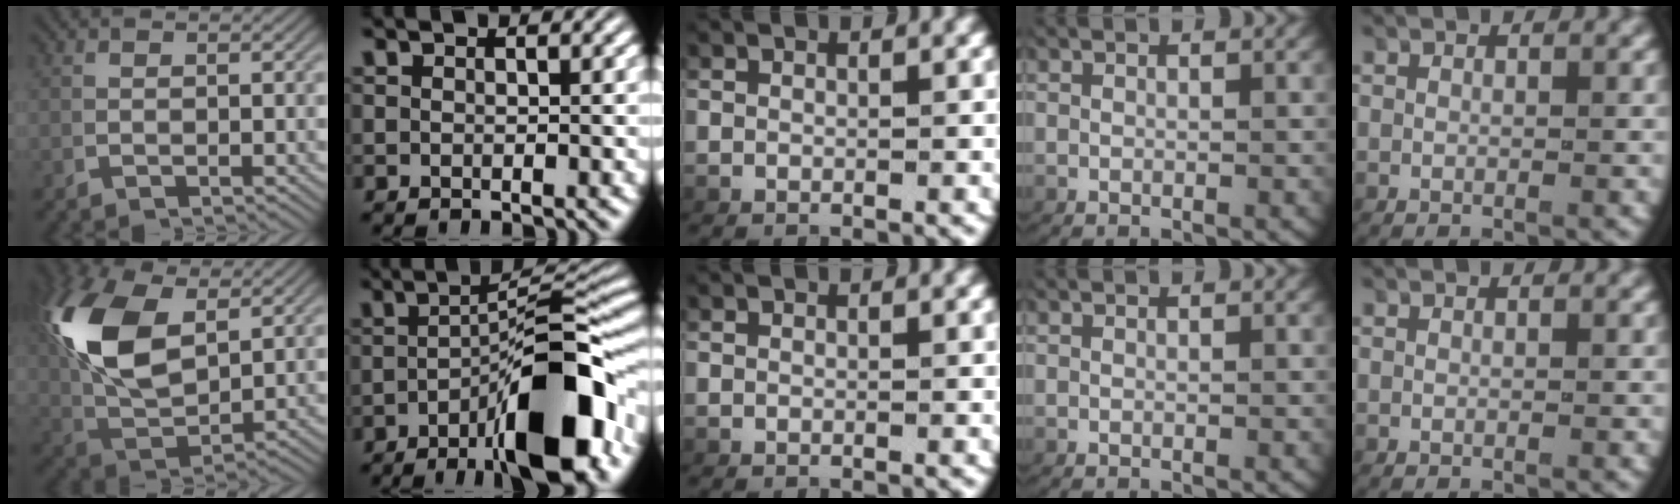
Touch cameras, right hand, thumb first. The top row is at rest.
{"thumb": {"total": 11.4, "force": [2.3, 6.7, 8.9], "torque": [-0.218, -0.028, 0.061]}, "index": {"total": 11.1, "force": [-4.0, 2.5, 10.1], "torque": [-0.132, -0.014, -0.049]}}